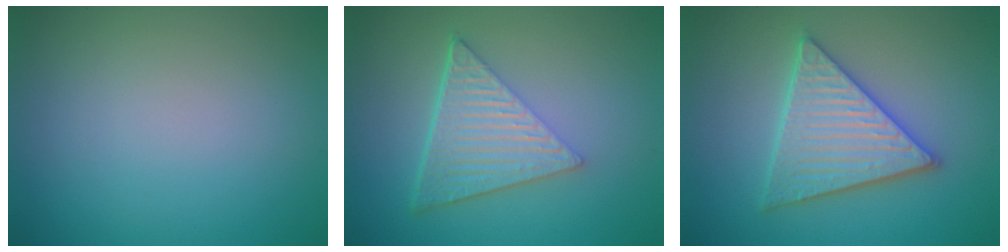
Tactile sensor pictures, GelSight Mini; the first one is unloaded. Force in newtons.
{"total": 6.6, "press": 4.3, "slide": 5.0}
{"total": 5.7, "press": 5.6, "slide": 0.6}